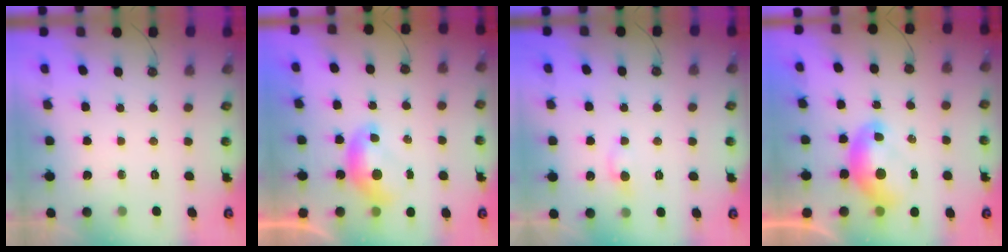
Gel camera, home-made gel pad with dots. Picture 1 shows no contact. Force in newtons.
{"total": 0.0}
{"total": 0.0}
{"total": 2.1, "press": 2.0, "slide": 0.6}